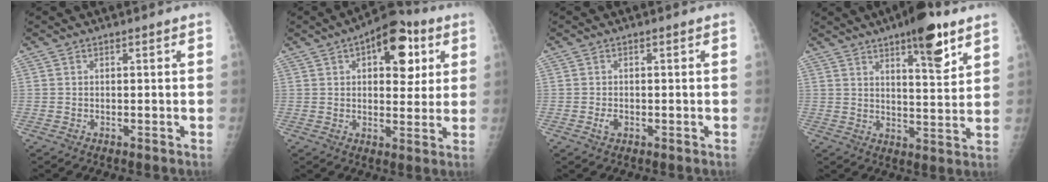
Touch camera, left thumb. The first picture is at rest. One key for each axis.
{"total": 13.1, "fx": 5.1, "fy": 7.0, "fz": 9.9, "tx": -0.090, "ty": -0.004, "tz": 0.065}
{"total": 1.7, "fx": -0.5, "fy": 1.1, "fz": 1.2, "tx": -0.019, "ty": 0.000, "tz": -0.009}
{"total": 12.6, "fx": 7.7, "fy": 3.5, "fz": 9.3, "tx": -0.114, "ty": -0.044, "tz": 0.112}